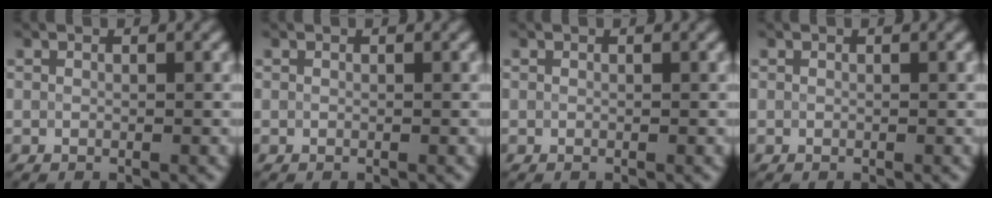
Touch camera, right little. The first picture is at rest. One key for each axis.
{"total": 0.0}
{"total": 0.0}
{"total": 0.0}